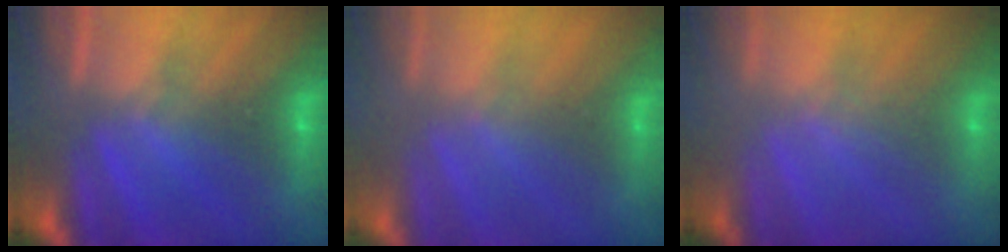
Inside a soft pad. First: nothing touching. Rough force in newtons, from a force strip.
{"total": 2.5}
{"total": 2.4}